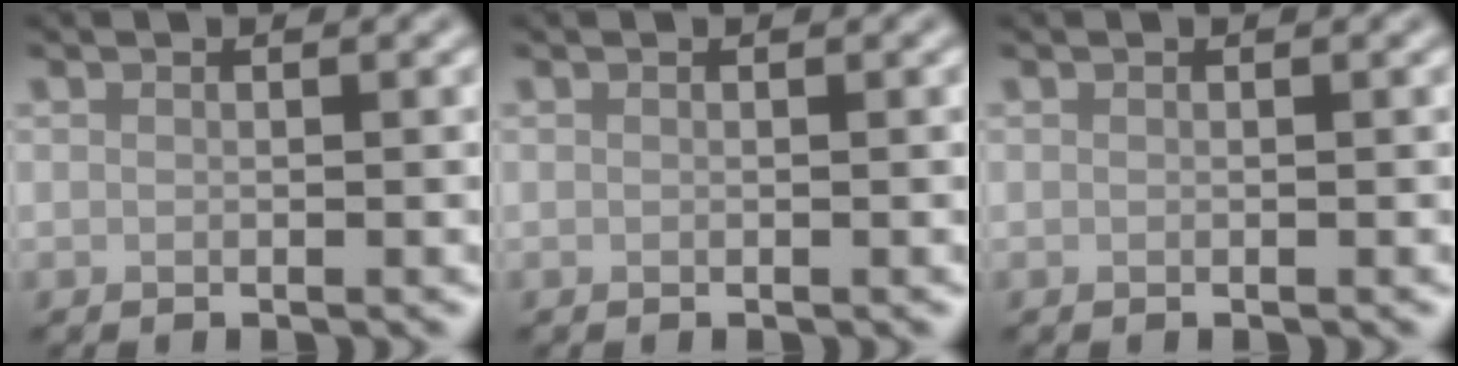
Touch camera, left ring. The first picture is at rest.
{"total": 0.0}
{"total": 0.0}